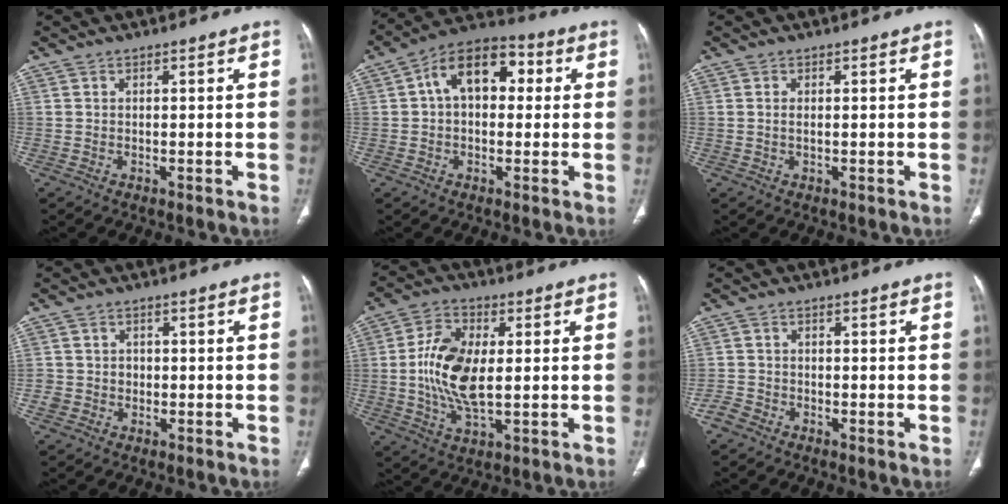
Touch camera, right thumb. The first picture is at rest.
{"total": 12.5, "force": [2.2, 8.1, 9.2], "torque": [-0.119, 0.035, 0.023]}
{"total": 0.9, "force": [0.1, 0.4, 0.8], "torque": [-0.022, 0.001, 0.003]}
{"total": 3.2, "force": [-0.6, 3.1, 0.6], "torque": [0.008, 0.015, -0.009]}
{"total": 12.4, "force": [0.5, 6.3, 10.7], "torque": [-0.212, -0.001, 0.010]}
{"total": 2.1, "force": [-1.6, 1.3, 0.5], "torque": [-0.006, 0.002, -0.036]}